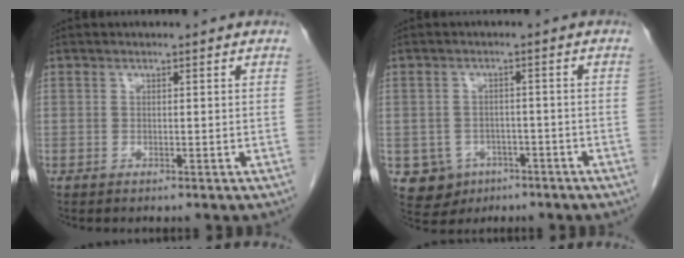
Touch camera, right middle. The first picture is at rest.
{"total": 6.1, "force": [-2.9, 5.3, 1.1], "torque": [-0.023, 0.008, -0.033]}